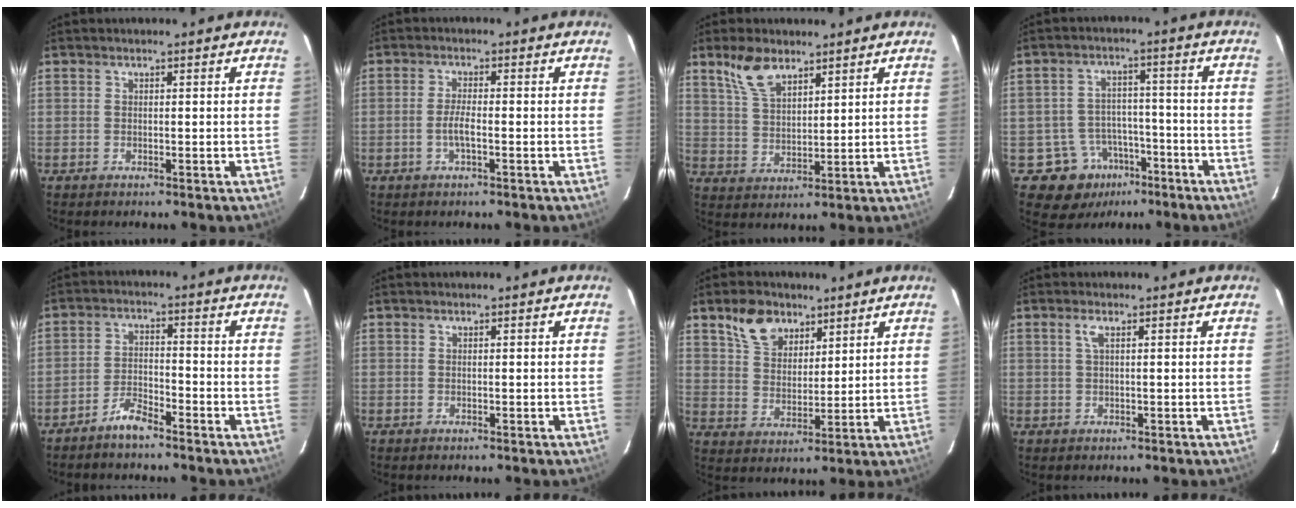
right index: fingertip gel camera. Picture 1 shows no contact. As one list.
[{"total": 2.8, "force": [-1.0, 0.4, 2.6], "torque": [-0.052, -0.003, -0.019]}, {"total": 7.8, "force": [5.5, 3.6, 4.3], "torque": [-0.084, 0.012, 0.114]}, {"total": 8.8, "force": [-5.2, 6.9, 1.5], "torque": [-0.037, 0.030, -0.064]}, {"total": 4.3, "force": [-3.7, 1.0, 1.9], "torque": [-0.054, 0.009, -0.073]}, {"total": 0.0}, {"total": 8.8, "force": [5.7, 5.4, 4.0], "torque": [-0.075, 0.022, 0.111]}, {"total": 1.4, "force": [0.5, -0.1, 1.3], "torque": [-0.026, 0.002, 0.008]}]